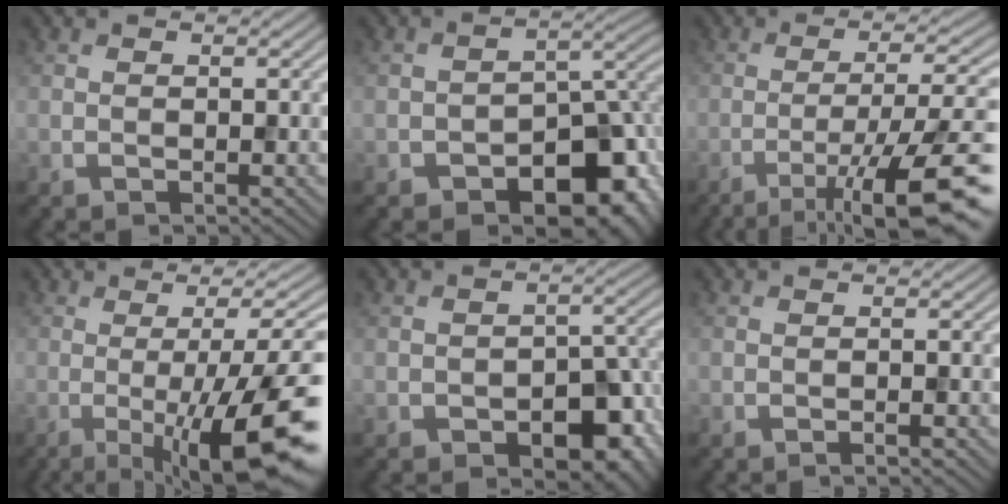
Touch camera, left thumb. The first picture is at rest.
{"total": 10.9, "force": [-5.8, 6.0, 7.0], "torque": [-0.092, -0.019, -0.094]}
{"total": 13.8, "force": [-7.3, 2.9, 11.3], "torque": [-0.174, 0.003, -0.109]}
{"total": 15.1, "force": [-3.6, 3.5, 14.3], "torque": [-0.157, 0.002, -0.054]}
{"total": 8.5, "force": [-3.6, 4.8, 6.0], "torque": [-0.081, -0.017, -0.044]}
{"total": 1.1, "force": [-0.7, 0.1, 0.9], "torque": [-0.010, 0.003, -0.018]}